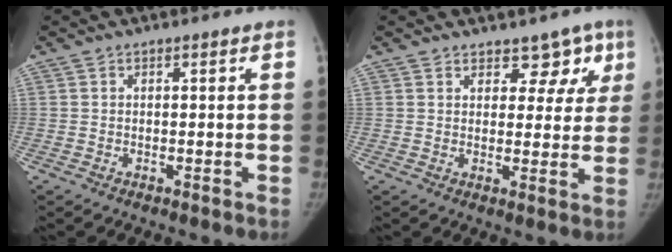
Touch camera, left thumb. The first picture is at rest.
{"total": 6.0, "force": [3.9, 3.9, 2.4], "torque": [0.020, -0.014, 0.047]}